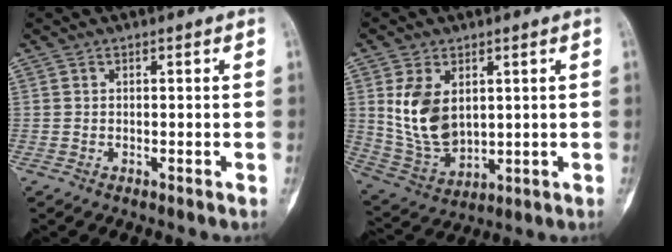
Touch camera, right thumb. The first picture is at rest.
{"total": 11.6, "force": [2.7, 7.5, 8.5], "torque": [-0.145, -0.016, 0.073]}